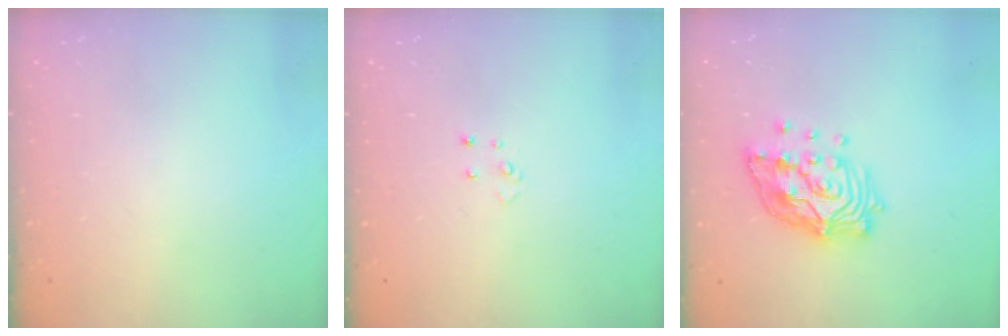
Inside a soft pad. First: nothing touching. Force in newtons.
{"total": 3.2, "press": 3.2, "slide": 0.3}
{"total": 14.9, "press": 14.8, "slide": 1.7}